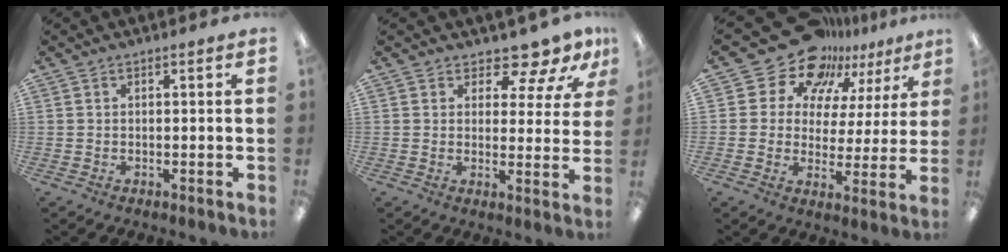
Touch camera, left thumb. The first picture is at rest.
{"total": 8.8, "force": [7.3, 3.4, 3.6], "torque": [-0.060, -0.047, 0.132]}
{"total": 16.7, "force": [13.1, 9.4, 4.1], "torque": [-0.089, -0.098, 0.241]}